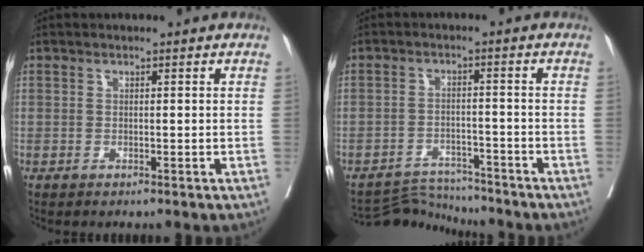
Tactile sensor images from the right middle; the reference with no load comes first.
{"total": 5.7, "force": [-5.5, -0.3, -1.6], "torque": [0.021, 0.001, -0.093]}